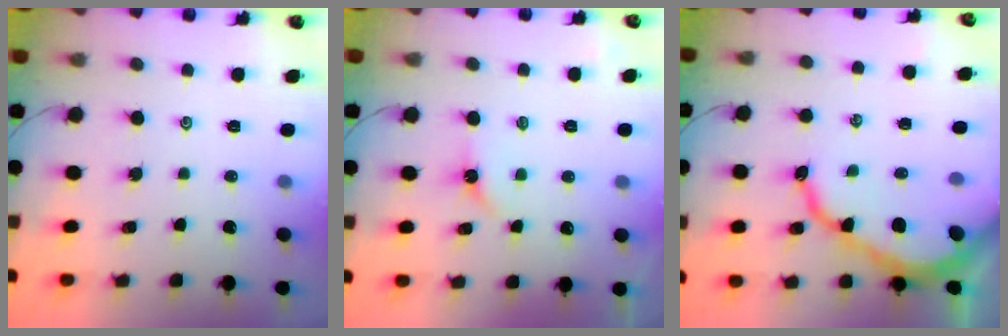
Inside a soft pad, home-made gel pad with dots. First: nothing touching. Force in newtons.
{"total": 4.8, "press": 4.8, "slide": 0.6}
{"total": 12.4, "press": 12.3, "slide": 1.1}